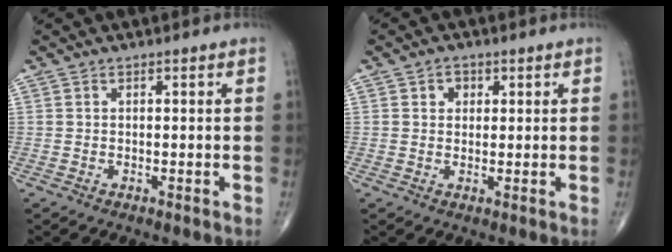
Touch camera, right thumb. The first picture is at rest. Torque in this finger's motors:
{"motor_torque": [-0.10, 0.04, 0.13, 0.27, 0.04]}